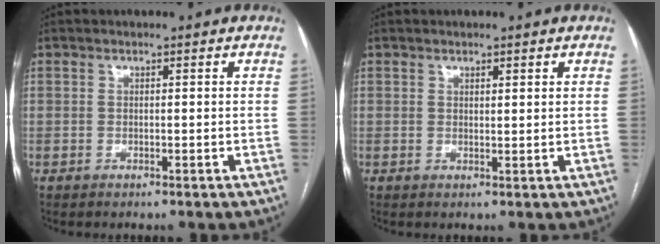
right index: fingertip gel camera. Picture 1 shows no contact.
{"total": 1.1, "force": [0.8, 0.2, 0.6], "torque": [-0.012, -0.003, 0.013]}